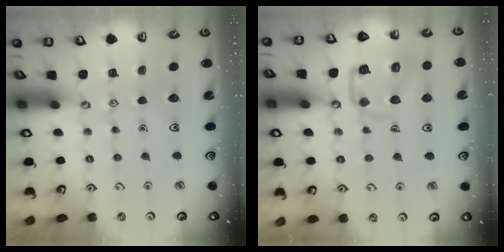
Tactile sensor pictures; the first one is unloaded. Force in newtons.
{"total": 15.0, "press": 14.9, "slide": 1.5}